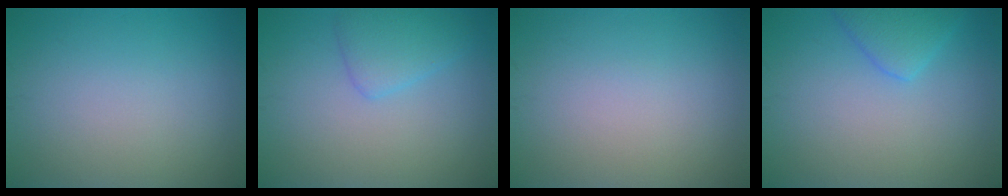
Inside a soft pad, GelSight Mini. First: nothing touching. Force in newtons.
{"total": 2.6, "press": 2.6, "slide": 0.1}
{"total": 0.0}
{"total": 2.7, "press": 2.7, "slide": 0.2}